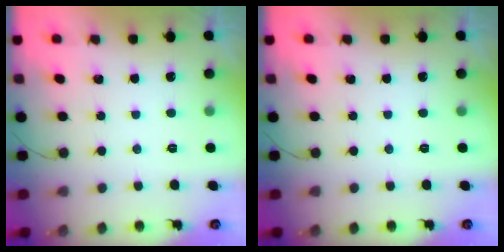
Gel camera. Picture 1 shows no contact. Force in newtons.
{"total": 0.0}